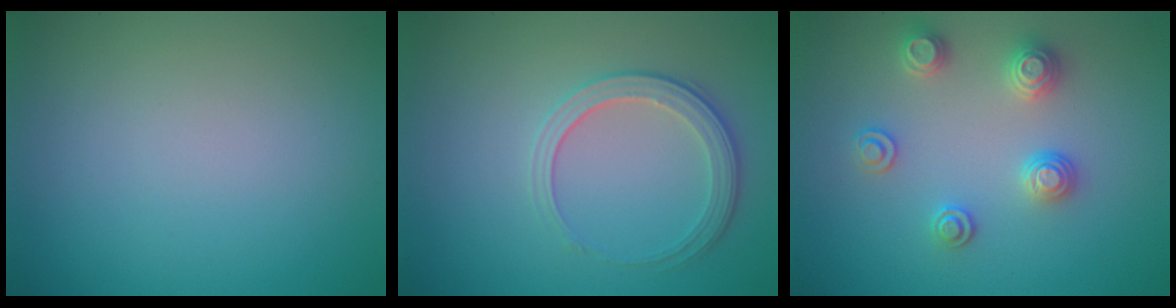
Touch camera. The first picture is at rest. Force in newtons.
{"total": 2.7, "press": 2.5, "slide": 1.2}
{"total": 2.9, "press": 2.9, "slide": 0.2}